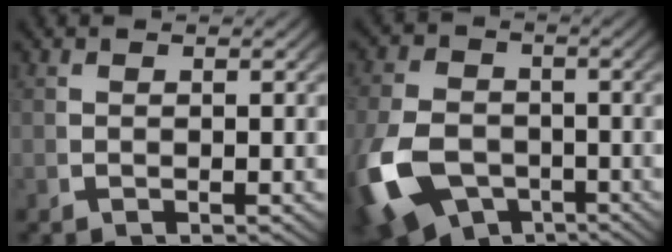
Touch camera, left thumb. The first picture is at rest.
{"total": 10.5, "force": [-4.4, 7.8, 5.5], "torque": [-0.126, -0.056, -0.057]}